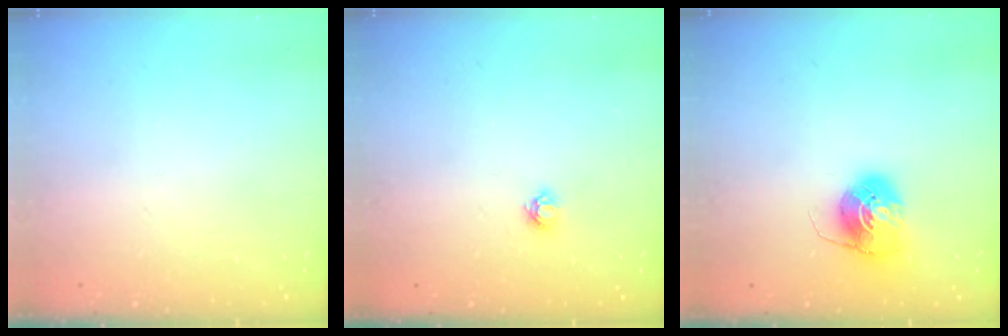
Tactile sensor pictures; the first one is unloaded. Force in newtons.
{"total": 5.3, "press": 5.2, "slide": 0.5}
{"total": 8.1, "press": 8.1, "slide": 0.5}